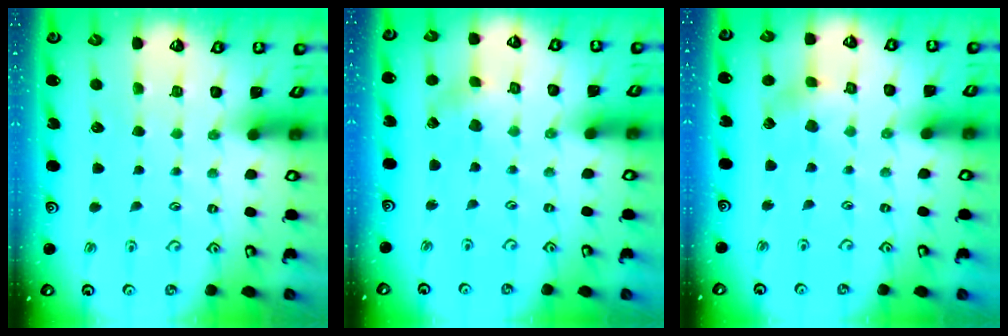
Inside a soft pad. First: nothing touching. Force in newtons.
{"total": 1.4, "press": 1.3, "slide": 0.3}
{"total": 4.0, "press": 4.0, "slide": 0.3}